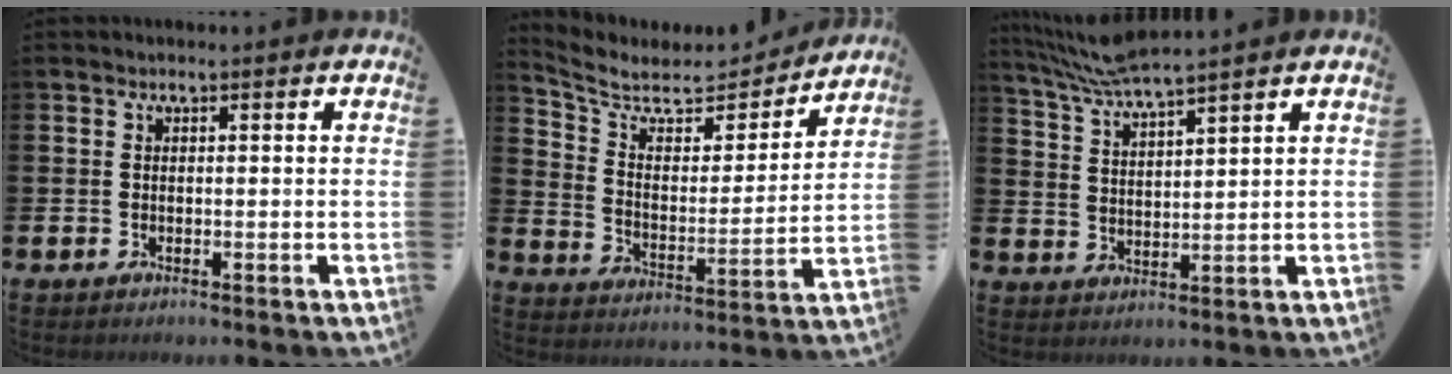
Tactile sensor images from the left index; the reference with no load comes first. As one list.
[{"total": 7.3, "force": [6.3, 3.0, 2.1], "torque": [-0.077, -0.049, 0.106]}, {"total": 5.7, "force": [5.4, 0.0, 2.0], "torque": [-0.062, -0.021, 0.098]}]